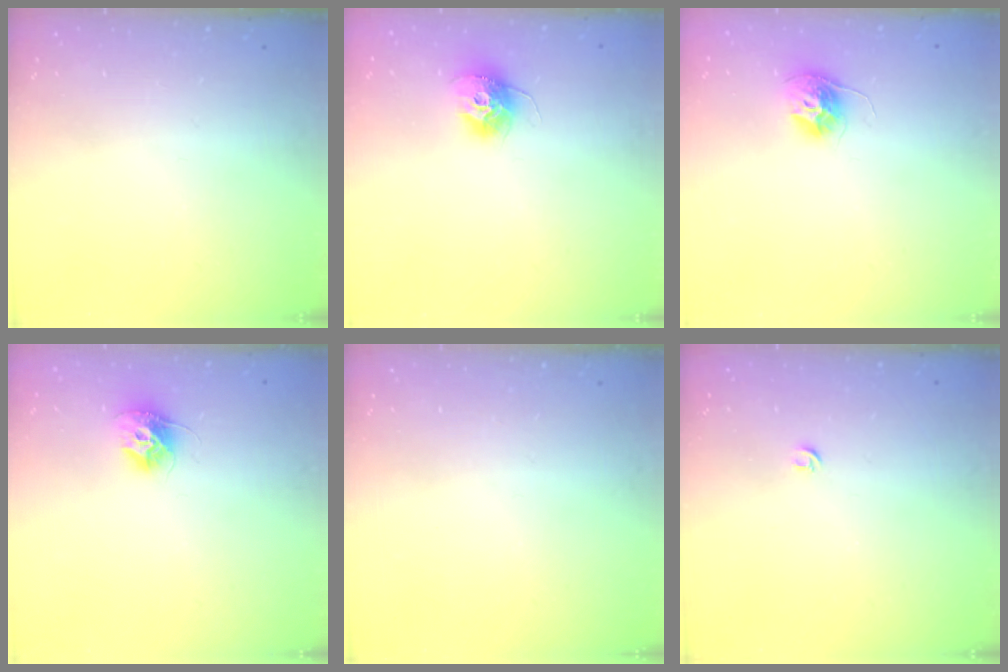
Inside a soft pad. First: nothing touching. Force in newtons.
{"total": 11.0, "press": 11.0, "slide": 0.8}
{"total": 10.8, "press": 10.8, "slide": 0.8}
{"total": 9.5, "press": 9.5, "slide": 0.2}
{"total": 0.0}
{"total": 3.4, "press": 3.3, "slide": 0.6}